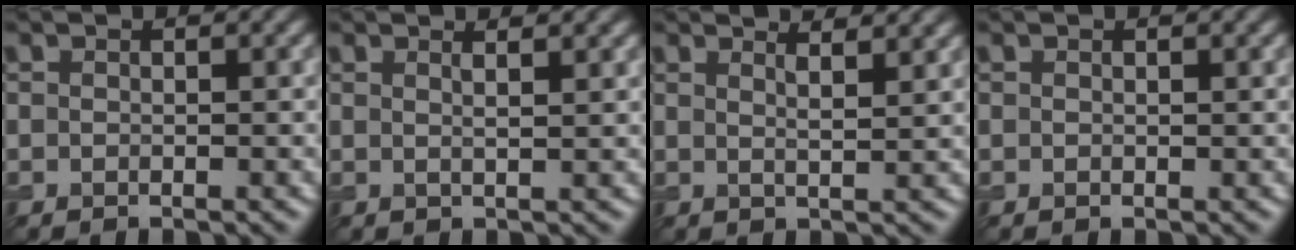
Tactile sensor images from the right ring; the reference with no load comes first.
{"total": 1.6, "force": [1.2, 0.4, 1.0], "torque": [-0.019, 0.010, -0.002]}
{"total": 3.6, "force": [2.8, 1.0, 2.0], "torque": [-0.022, 0.024, 0.018]}
{"total": 0.0}